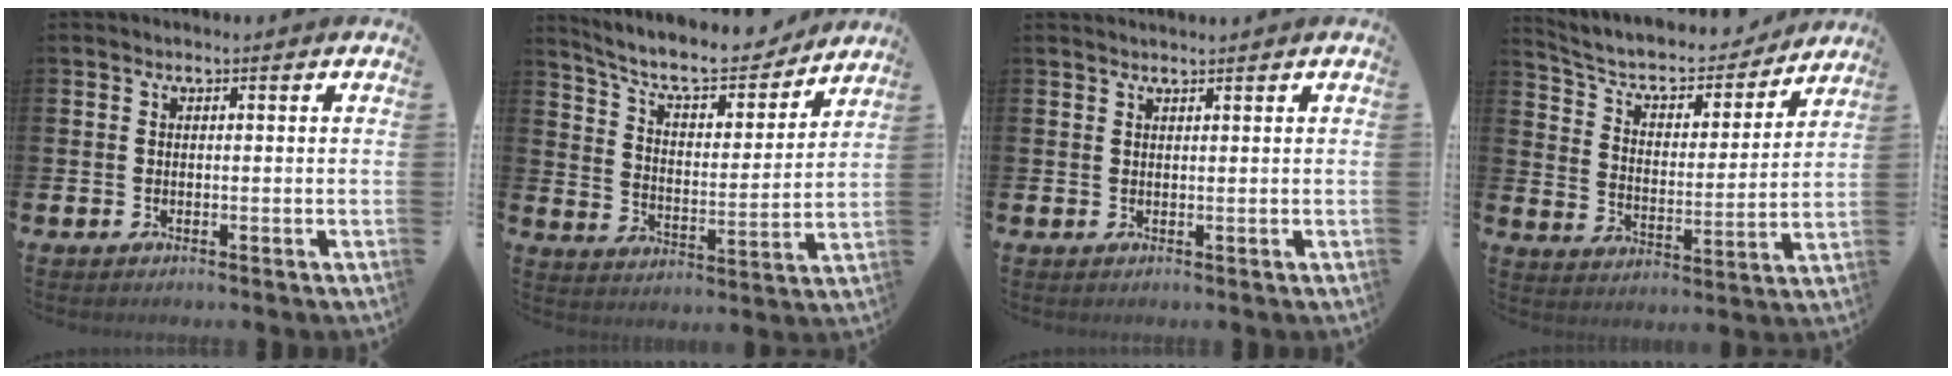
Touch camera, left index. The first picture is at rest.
{"total": 9.4, "force": [8.5, 2.4, 3.2], "torque": [-0.087, -0.060, 0.143]}
{"total": 0.9, "force": [0.8, -0.1, 0.0], "torque": [0.005, -0.004, 0.016]}
{"total": 7.4, "force": [6.6, 2.6, 2.0], "torque": [-0.062, -0.052, 0.108]}